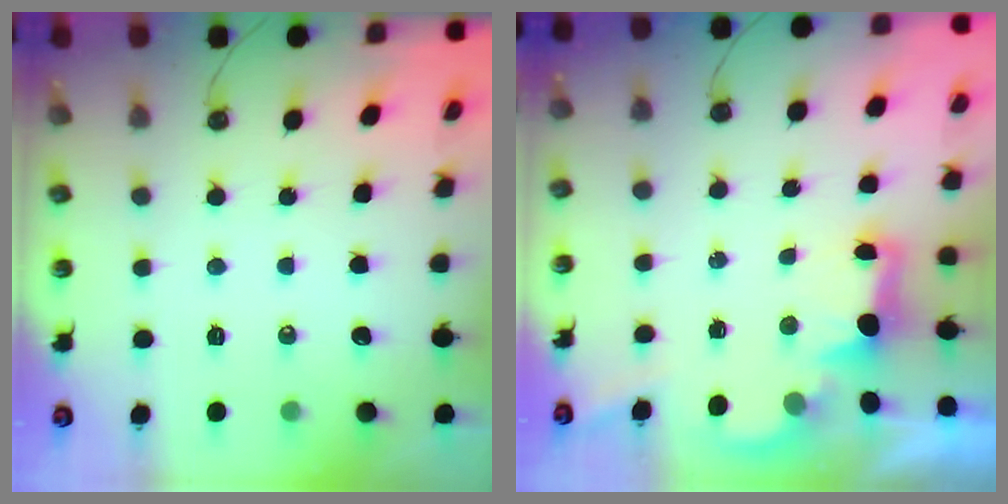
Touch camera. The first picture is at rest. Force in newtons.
{"total": 2.5, "press": 2.3, "slide": 0.8}